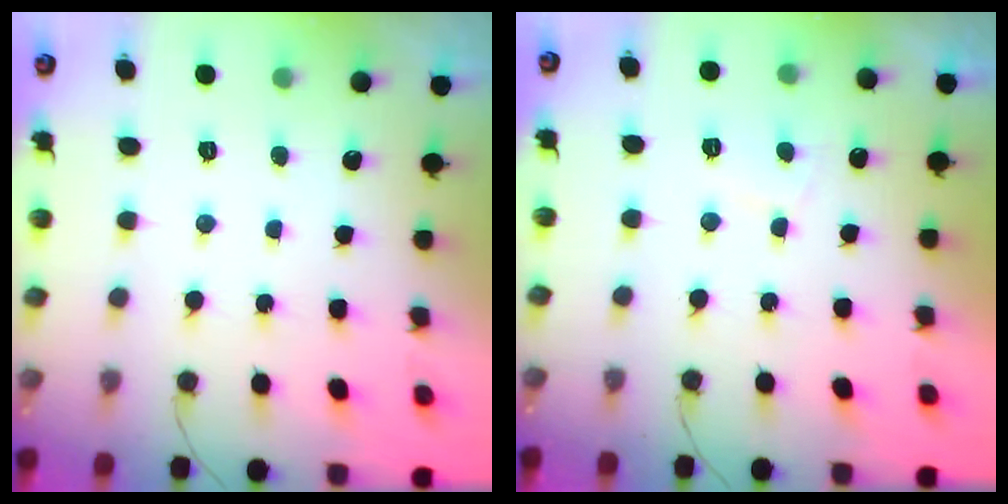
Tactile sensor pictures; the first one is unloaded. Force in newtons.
{"total": 3.0, "press": 2.9, "slide": 0.7}